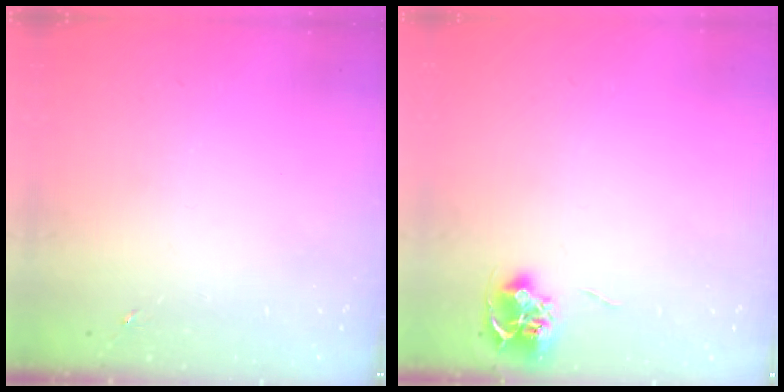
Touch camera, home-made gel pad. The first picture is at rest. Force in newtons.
{"total": 7.1, "press": 7.1, "slide": 0.4}